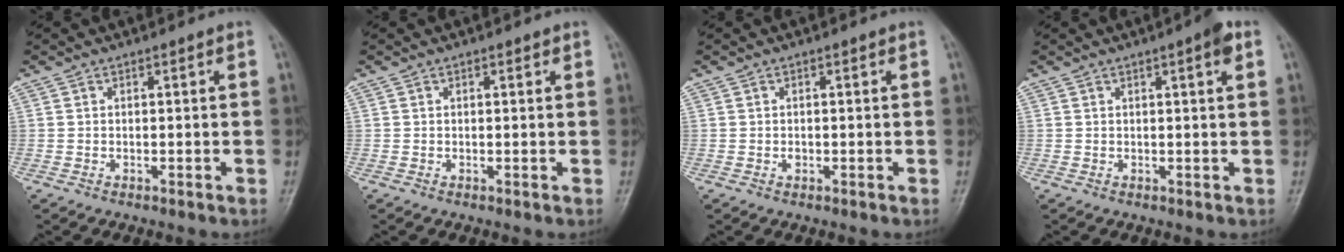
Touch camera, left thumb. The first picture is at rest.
{"total": 0.7, "force": [0.4, 0.3, 0.5], "torque": [-0.007, -0.001, 0.004]}
{"total": 0.7, "force": [-0.1, 0.6, 0.4], "torque": [-0.003, 0.001, -0.003]}
{"total": 3.0, "force": [1.3, 0.4, 2.6], "torque": [-0.036, -0.001, 0.016]}